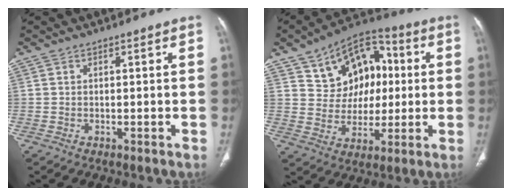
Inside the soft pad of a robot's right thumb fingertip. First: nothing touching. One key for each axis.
{"total": 15.5, "fx": 4.2, "fy": 11.7, "fz": 9.3, "tx": -0.078, "ty": 0.014, "tz": 0.072}